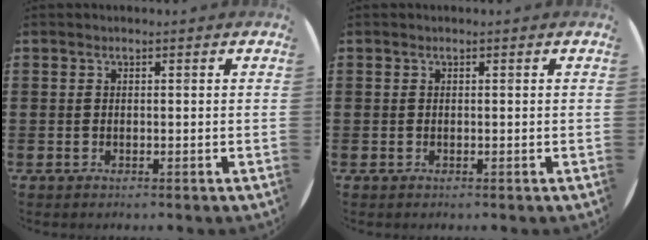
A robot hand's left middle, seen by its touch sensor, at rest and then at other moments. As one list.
[{"total": 0.0}]